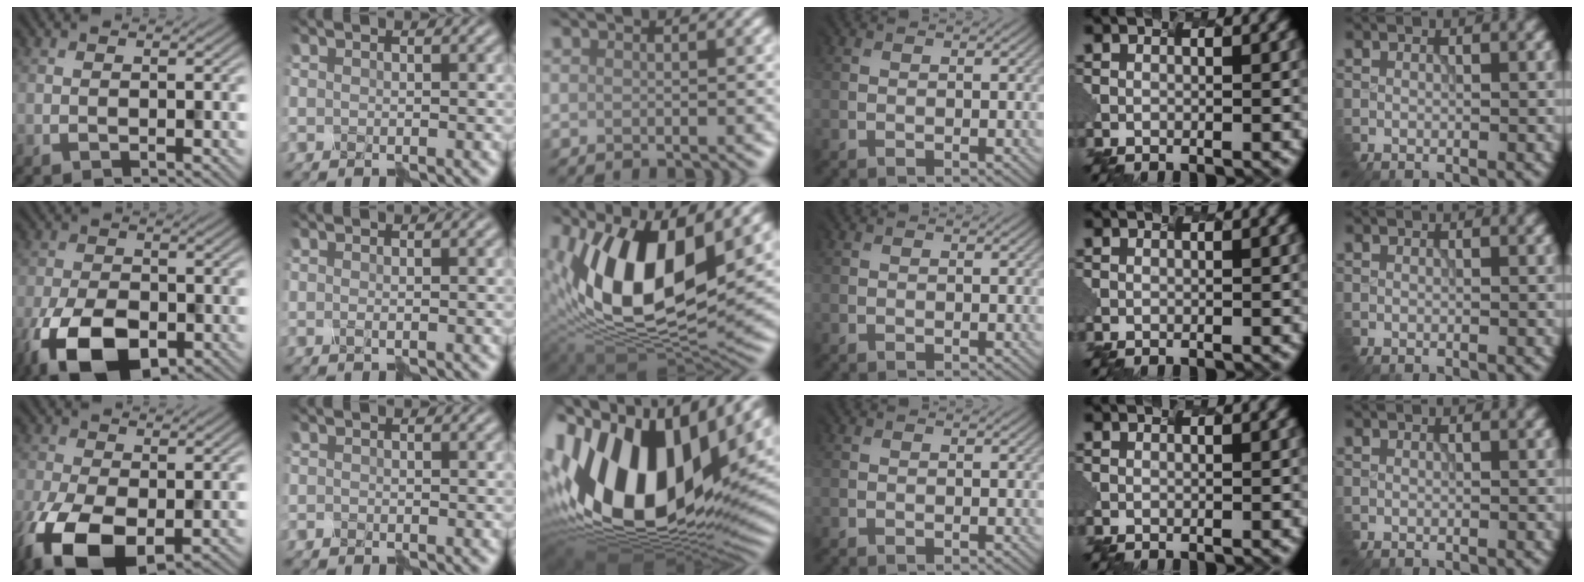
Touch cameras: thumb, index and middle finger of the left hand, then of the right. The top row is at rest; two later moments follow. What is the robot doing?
{"motion": "disassemble", "object": "velcro strap"}